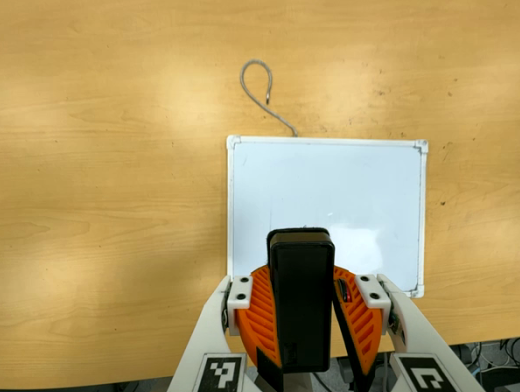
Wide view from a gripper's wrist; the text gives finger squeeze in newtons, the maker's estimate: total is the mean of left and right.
{"total": 9.6, "left": 9.6, "right": 9.7}